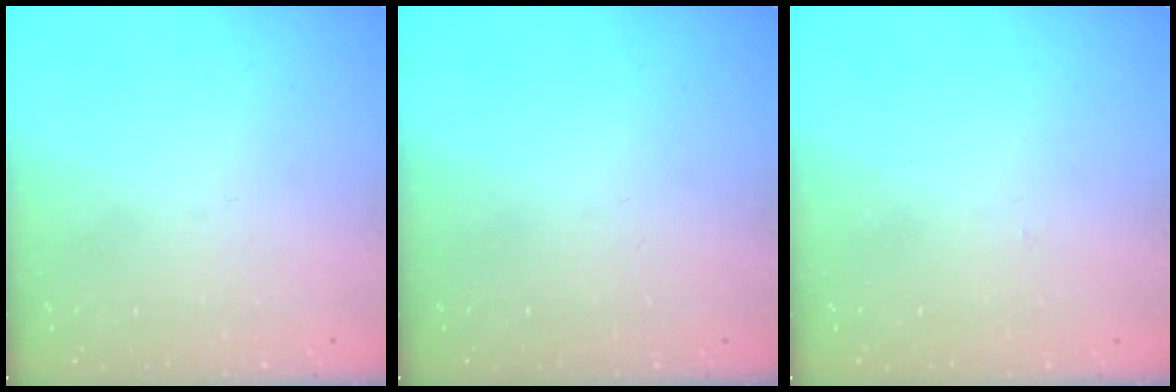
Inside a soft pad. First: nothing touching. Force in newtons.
{"total": 0.0}
{"total": 2.8, "press": 2.8, "slide": 0.4}